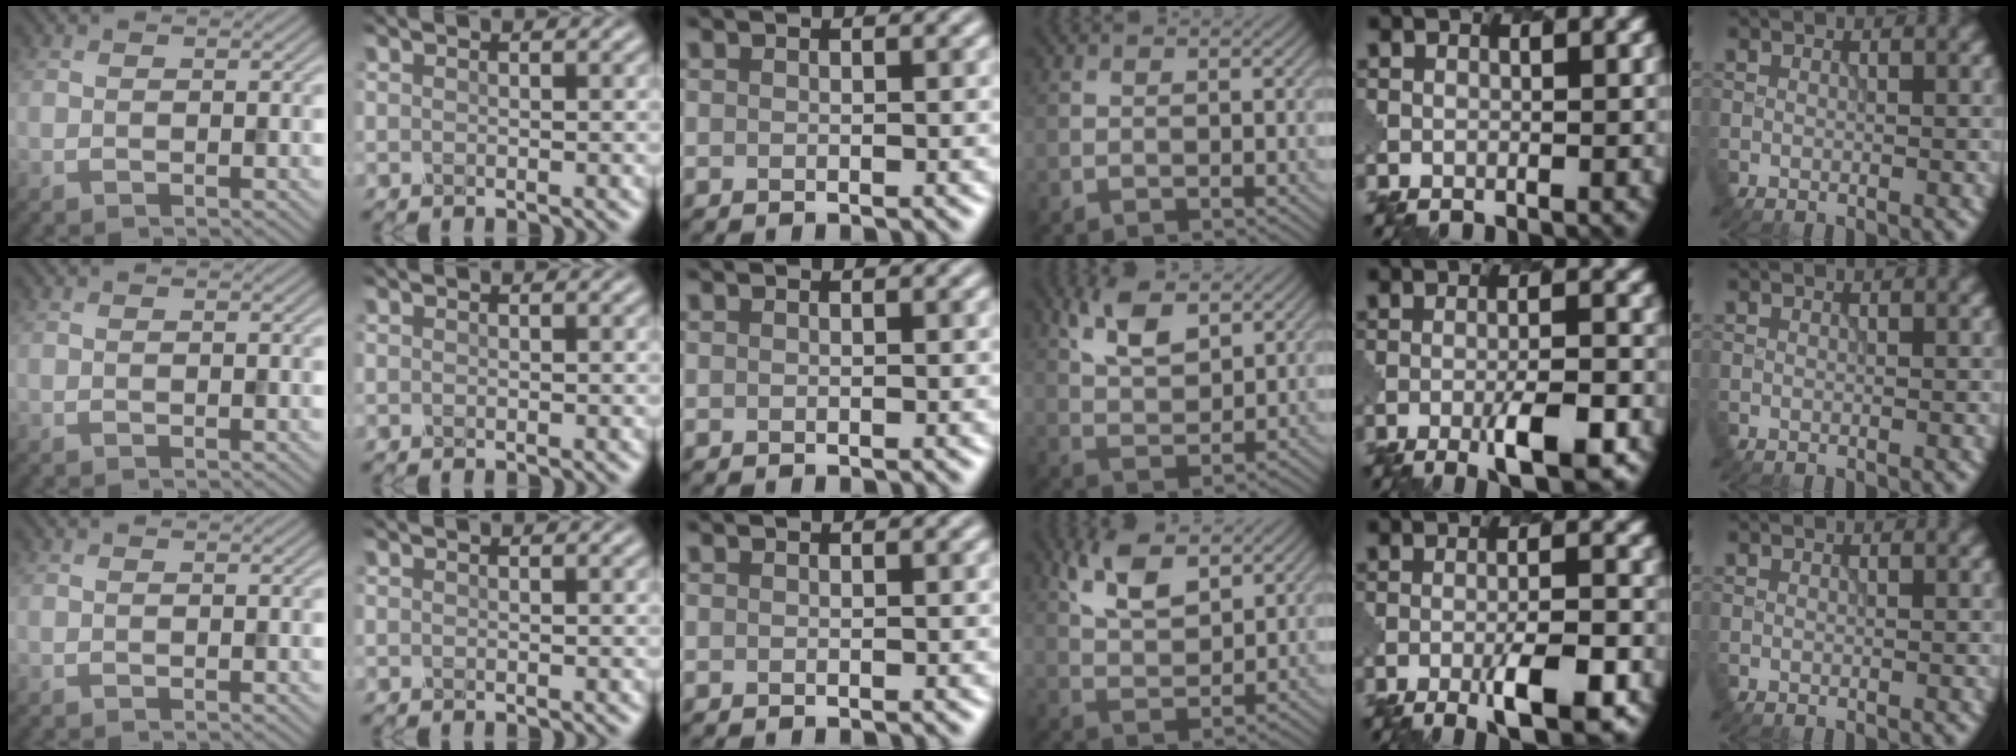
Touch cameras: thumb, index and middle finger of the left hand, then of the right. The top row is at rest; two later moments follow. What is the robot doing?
{"motion": "insert", "object": "pen bag"}